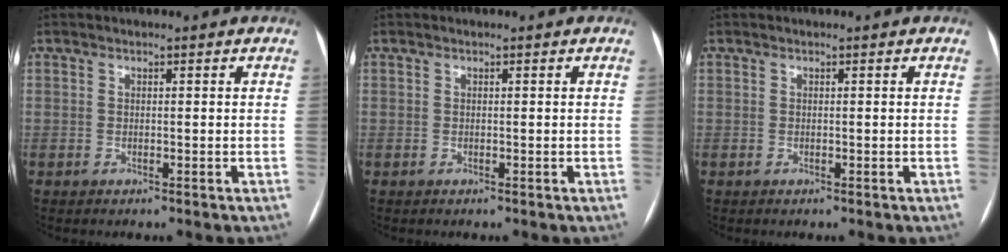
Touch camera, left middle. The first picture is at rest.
{"total": 0.0}
{"total": 0.0}